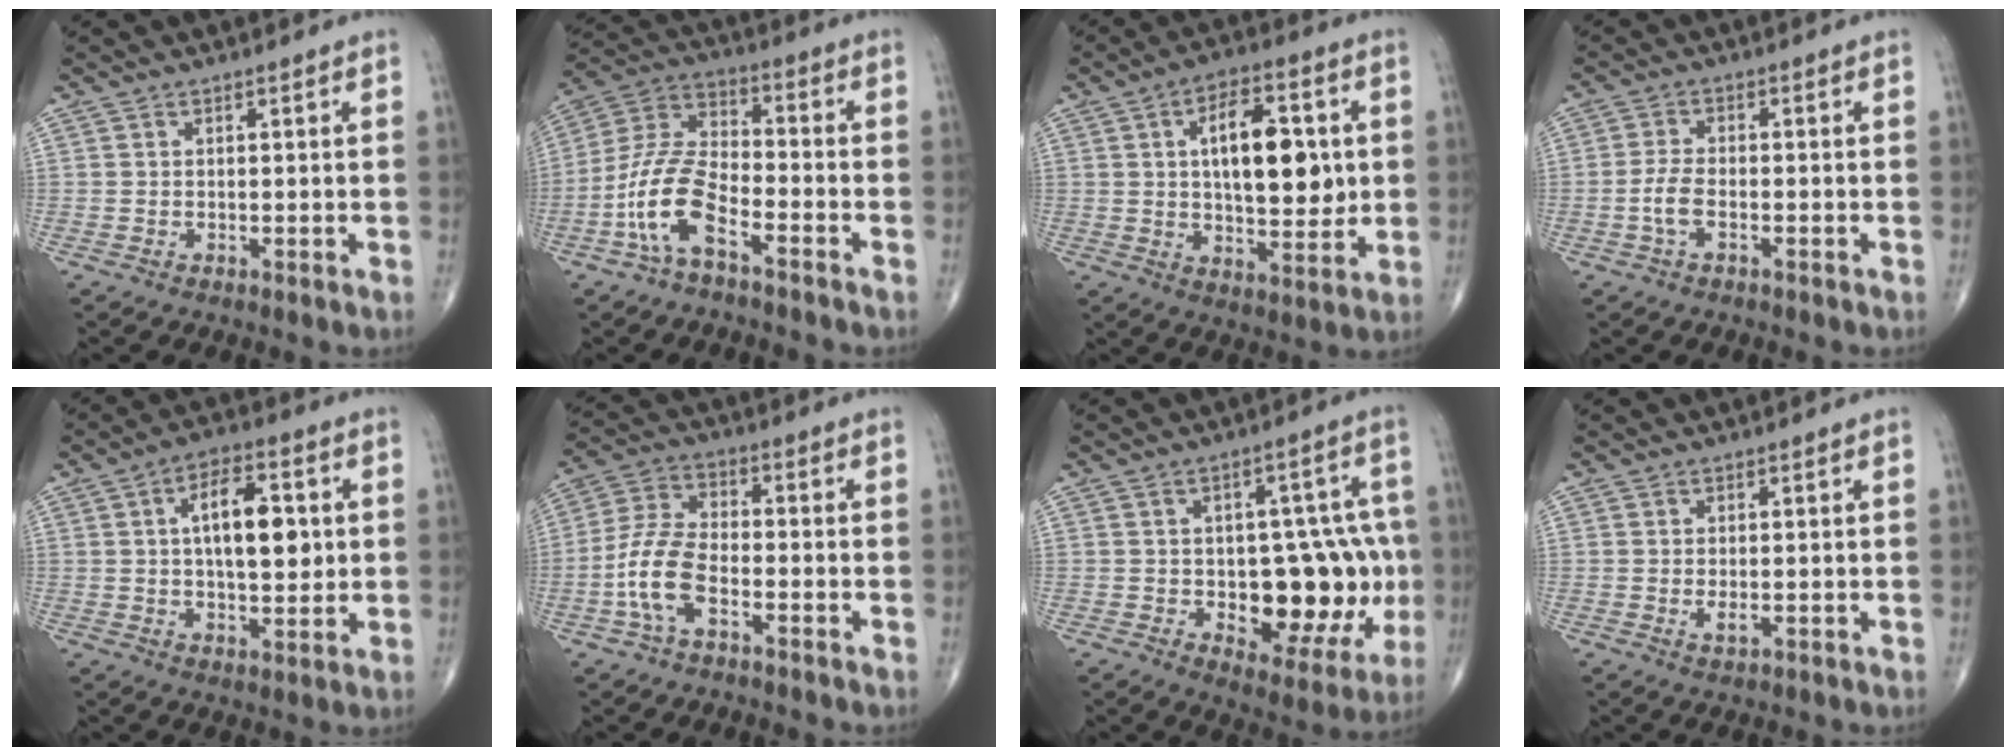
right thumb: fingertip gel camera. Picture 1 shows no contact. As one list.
[{"total": 12.2, "force": [-5.9, 5.0, 9.4], "torque": [-0.205, 0.047, -0.119]}, {"total": 15.9, "force": [2.4, 7.7, 13.7], "torque": [-0.183, -0.004, 0.038]}, {"total": 3.7, "force": [-1.3, 1.6, 3.0], "torque": [-0.069, 0.012, -0.028]}, {"total": 12.4, "force": [2.0, 5.9, 10.7], "torque": [-0.152, 0.002, 0.029]}, {"total": 9.4, "force": [-3.6, 4.4, 7.5], "torque": [-0.165, 0.030, -0.074]}, {"total": 18.5, "force": [-2.3, 10.0, 15.4], "torque": [-0.151, 0.016, -0.012]}, {"total": 1.6, "force": [-0.2, 0.7, 1.4], "torque": [-0.027, -0.006, -0.004]}]